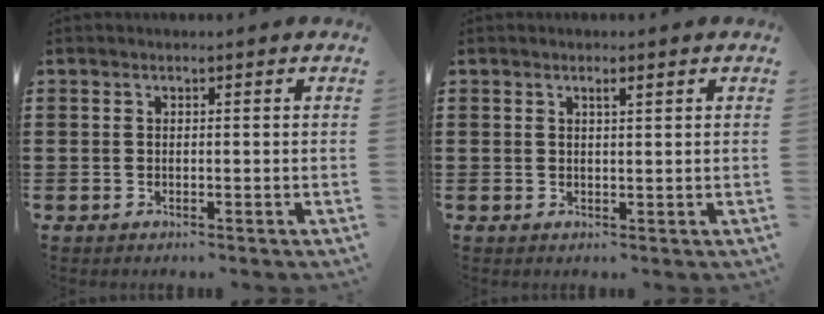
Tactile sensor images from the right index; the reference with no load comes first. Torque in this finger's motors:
{"motor_torque": [0.04, -0.03, 0.00, 0.02]}